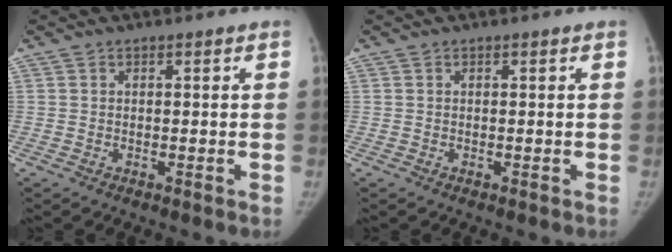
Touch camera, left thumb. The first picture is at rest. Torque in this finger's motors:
{"motor_torque": [0.00, 0.00, 0.18, -0.15, 0.00]}